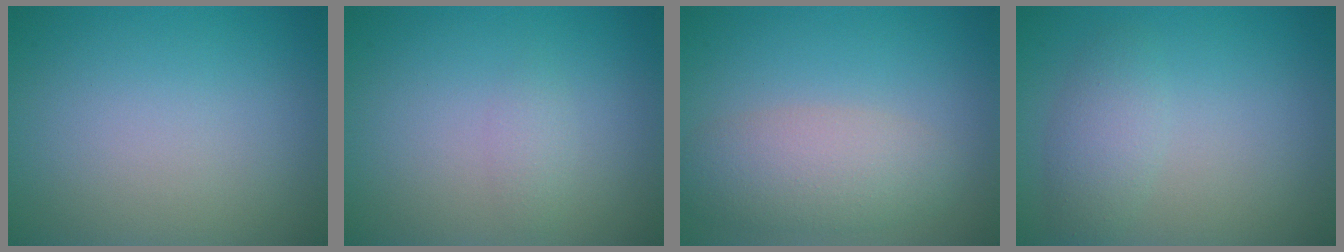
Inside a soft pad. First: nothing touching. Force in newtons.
{"total": 1.0, "press": 1.0, "slide": 0.0}
{"total": 4.1, "press": 4.1, "slide": 0.2}
{"total": 2.2, "press": 2.2, "slide": 0.0}